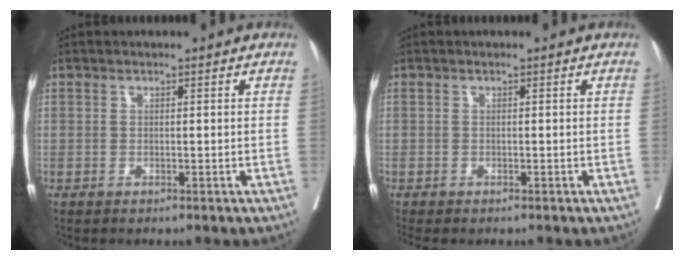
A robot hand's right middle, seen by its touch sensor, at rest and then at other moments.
{"total": 1.3, "force": [-1.2, 0.2, 0.6], "torque": [-0.009, -0.004, -0.019]}